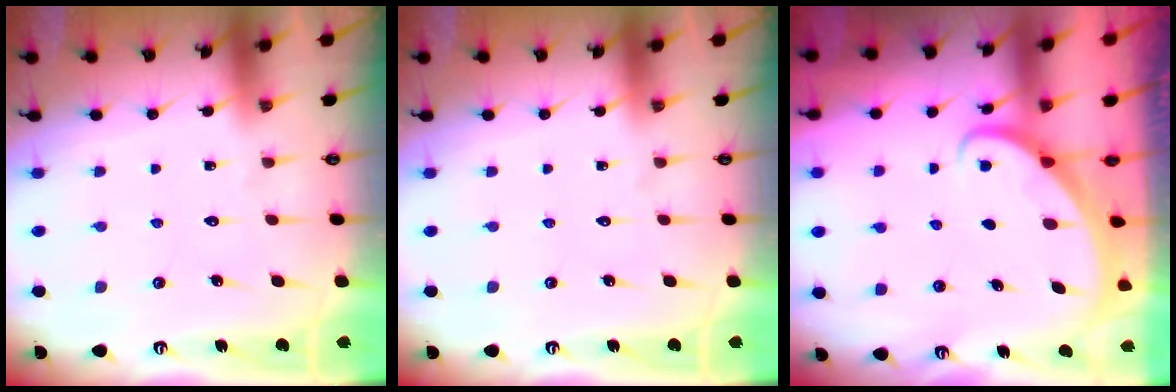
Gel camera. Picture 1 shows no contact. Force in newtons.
{"total": 0.0}
{"total": 2.3, "press": 2.3, "slide": 0.1}